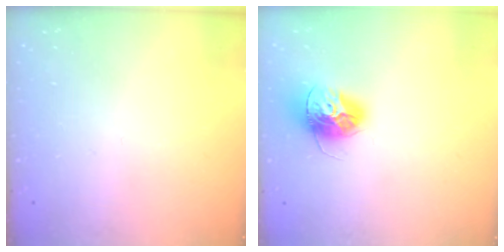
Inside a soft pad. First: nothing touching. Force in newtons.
{"total": 13.1, "press": 13.1, "slide": 0.7}